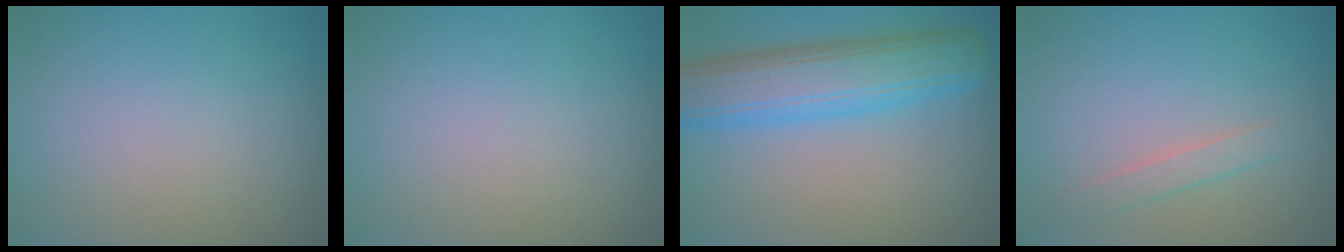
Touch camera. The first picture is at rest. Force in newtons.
{"total": 0.0}
{"total": 8.0, "press": 8.0, "slide": 0.2}
{"total": 1.5, "press": 1.5, "slide": 0.1}